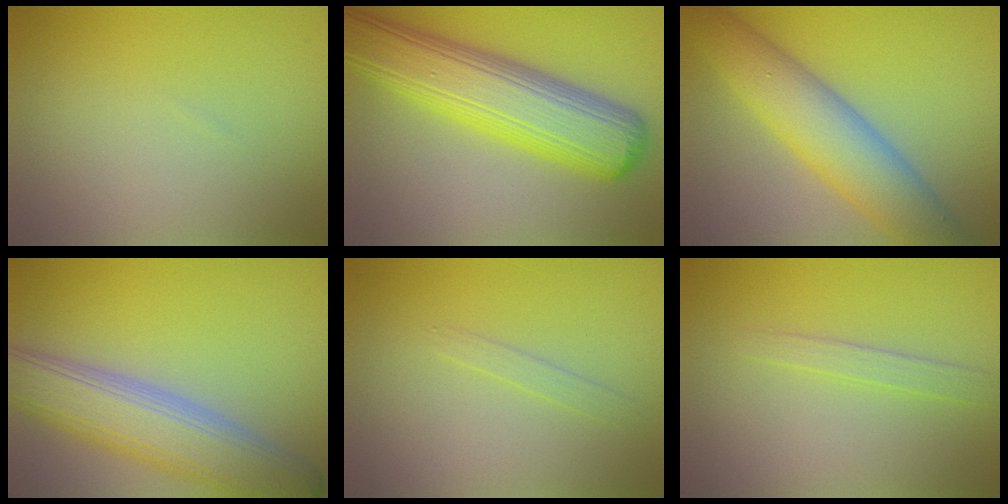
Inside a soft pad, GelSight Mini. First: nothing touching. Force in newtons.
{"total": 10.5, "press": 10.5, "slide": 0.2}
{"total": 8.4, "press": 8.4, "slide": 0.3}
{"total": 8.7, "press": 8.7, "slide": 0.5}
{"total": 0.9, "press": 0.9, "slide": 0.2}
{"total": 1.5, "press": 1.5, "slide": 0.1}